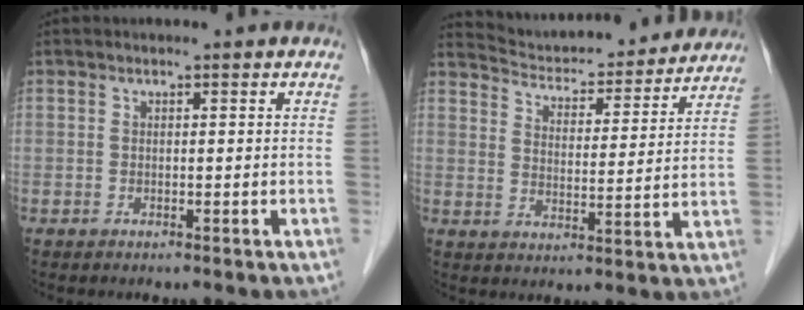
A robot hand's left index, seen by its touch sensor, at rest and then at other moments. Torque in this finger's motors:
{"motor_torque": [-0.45, -1.11, 0.16, 0.04]}